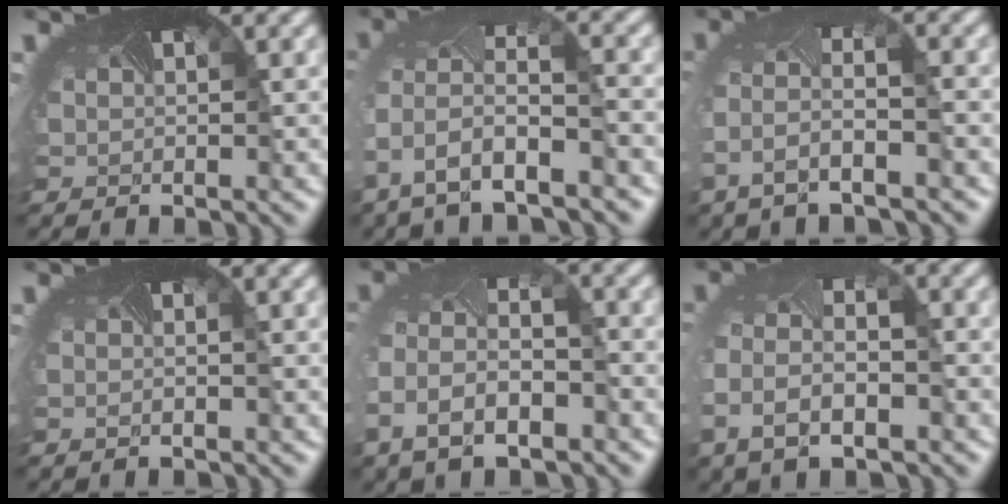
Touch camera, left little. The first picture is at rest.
{"total": 7.6, "force": [-4.1, 3.2, 5.5], "torque": [-0.153, -0.032, -0.056]}
{"total": 3.8, "force": [-2.3, 1.0, 2.9], "torque": [-0.094, -0.010, -0.045]}
{"total": 0.8, "force": [-0.7, -0.1, 0.4], "torque": [-0.010, -0.006, -0.008]}
{"total": 5.9, "force": [-2.8, 3.5, 3.9], "torque": [-0.107, -0.021, -0.045]}
{"total": 5.2, "force": [-2.2, 2.9, 3.7], "torque": [-0.104, -0.016, -0.039]}